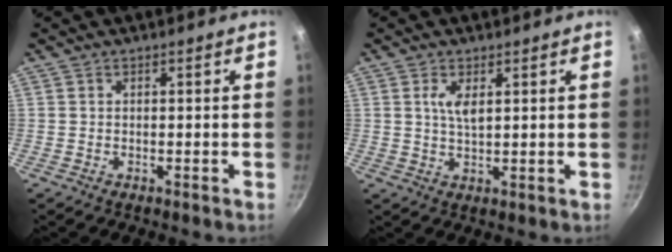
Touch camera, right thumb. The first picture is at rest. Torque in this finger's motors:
{"motor_torque": [-0.04, 1.03, 0.54, 0.24, 0.02]}